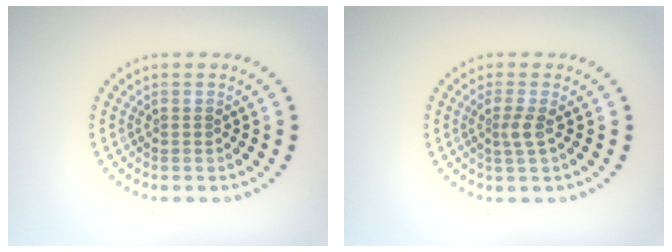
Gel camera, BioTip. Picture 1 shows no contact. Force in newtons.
{"total": 1.7, "press": 1.3, "slide": 1.1}